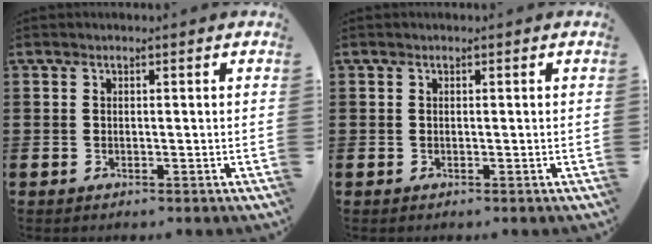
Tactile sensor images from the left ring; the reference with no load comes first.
{"total": 0.0}